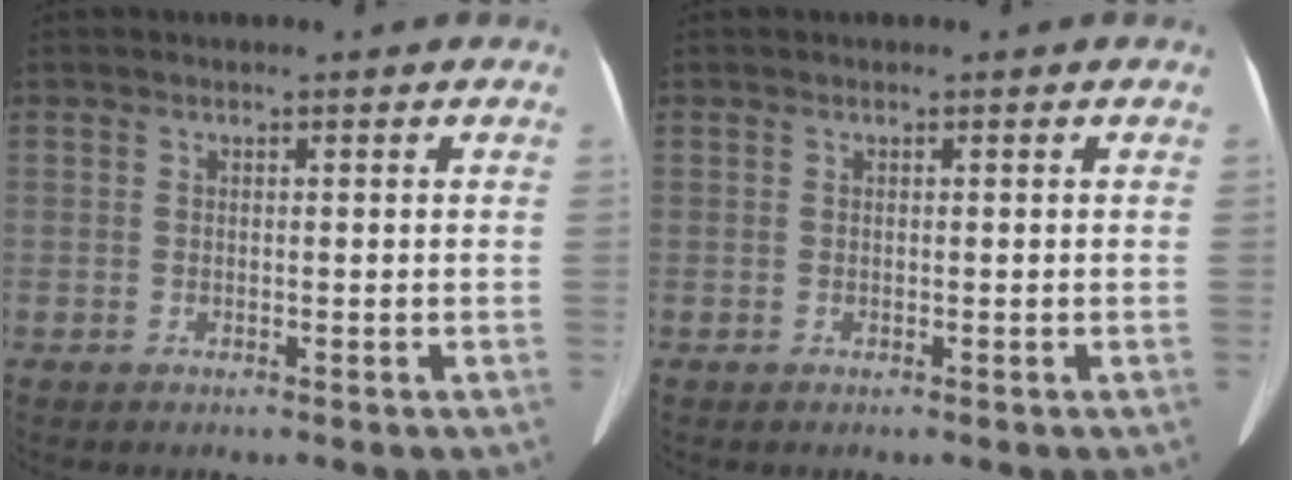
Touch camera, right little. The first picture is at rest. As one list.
[{"total": 0.0}]